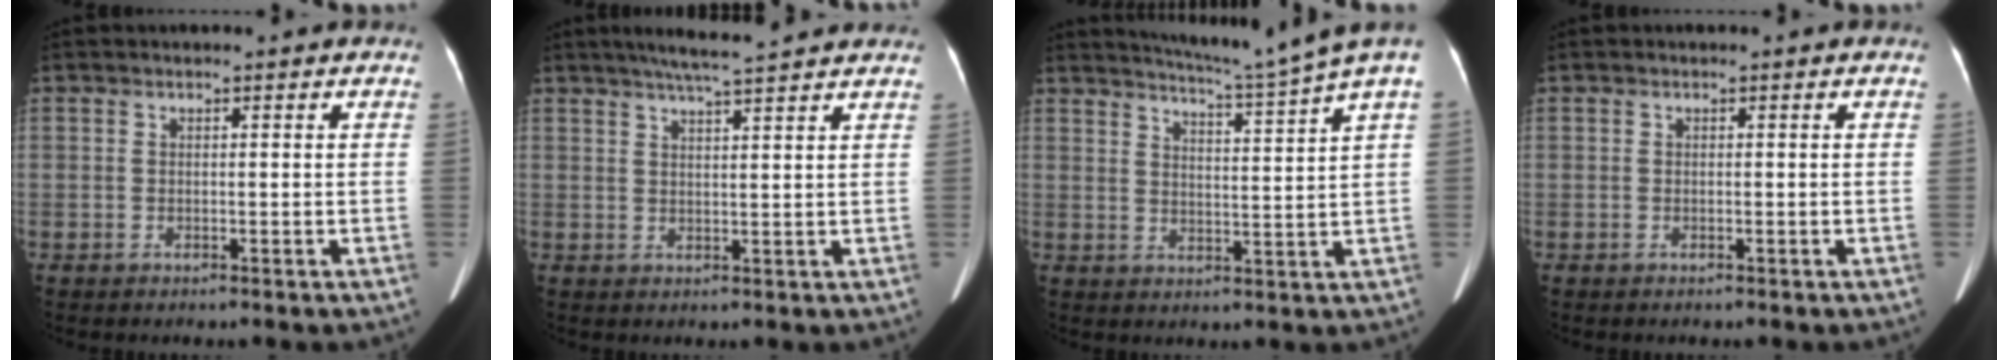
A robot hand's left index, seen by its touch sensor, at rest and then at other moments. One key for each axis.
{"total": 8.4, "fx": 7.2, "fy": -0.2, "fz": 4.2, "tx": -0.069, "ty": 0.027, "tz": 0.098}
{"total": 9.8, "fx": 8.4, "fy": -2.5, "fz": 4.3, "tx": -0.076, "ty": -0.026, "tz": 0.121}
{"total": 0.0}